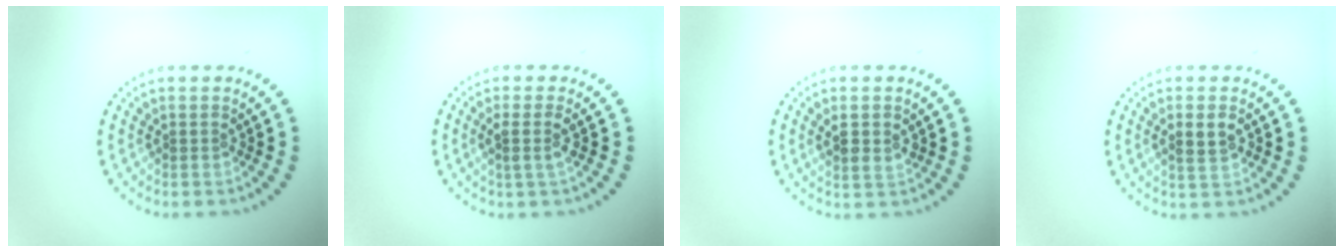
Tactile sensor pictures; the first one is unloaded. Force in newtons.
{"total": 1.7, "press": 1.3, "slide": 1.0}
{"total": 2.0, "press": 1.9, "slide": 0.6}
{"total": 2.2, "press": 2.2, "slide": 0.3}